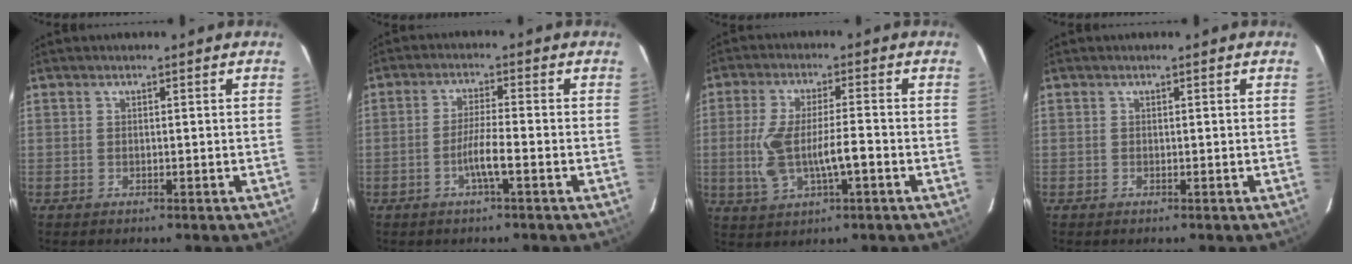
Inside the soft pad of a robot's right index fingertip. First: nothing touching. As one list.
[{"total": 4.3, "force": [-1.7, -0.2, 4.0], "torque": [-0.075, -0.002, -0.034]}, {"total": 8.8, "force": [-1.7, 2.2, 8.3], "torque": [-0.172, 0.007, -0.024]}, {"total": 0.0}]